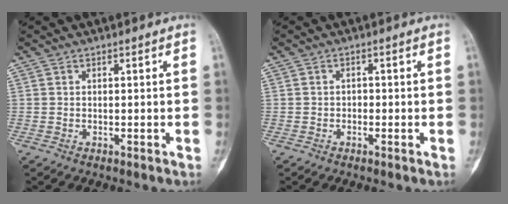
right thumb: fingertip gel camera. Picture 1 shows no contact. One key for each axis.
{"total": 1.0, "fx": -0.5, "fy": 0.8, "fz": 0.2, "tx": 0.005, "ty": 0.004, "tz": -0.012}